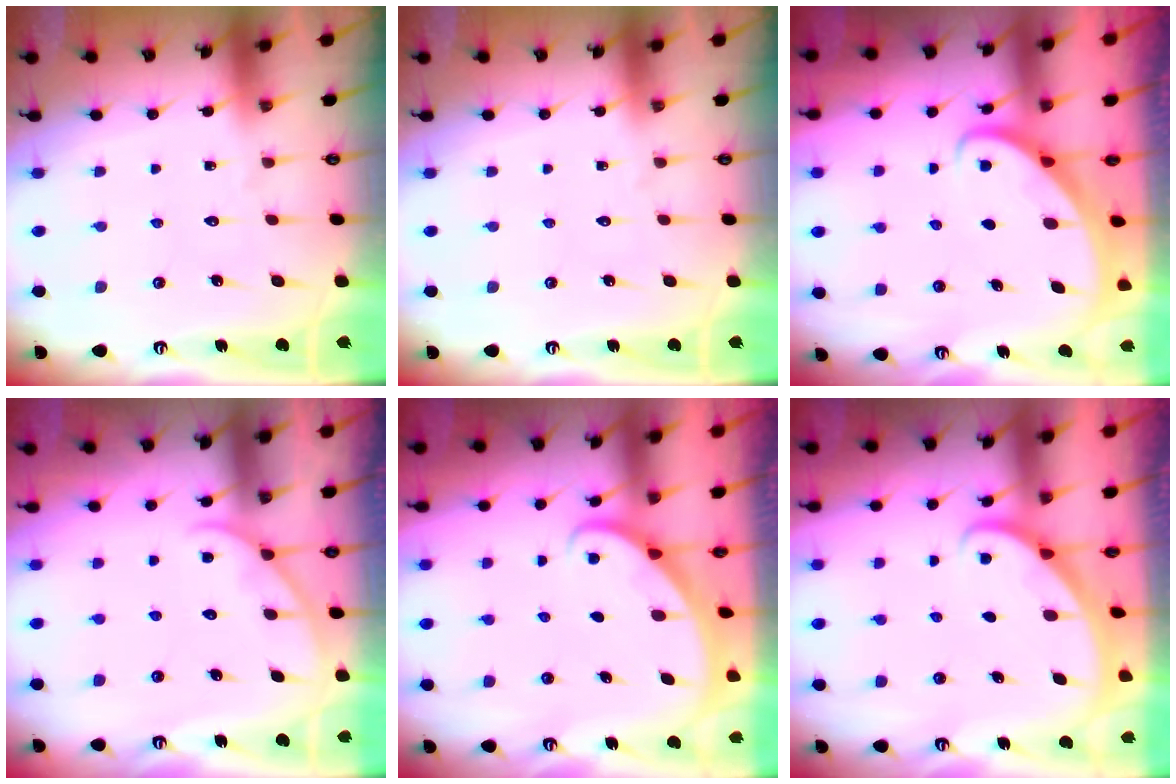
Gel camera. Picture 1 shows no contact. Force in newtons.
{"total": 0.0}
{"total": 2.7, "press": 2.7, "slide": 0.2}
{"total": 4.1, "press": 4.1, "slide": 0.5}
{"total": 1.9, "press": 1.9, "slide": 0.1}
{"total": 1.8, "press": 1.8, "slide": 0.1}